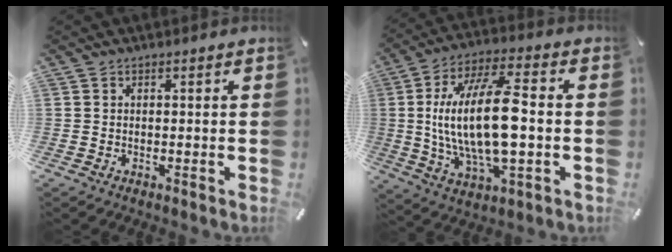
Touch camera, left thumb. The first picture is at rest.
{"total": 21.2, "force": [-0.3, 8.6, 19.4], "torque": [-0.393, -0.001, -0.005]}